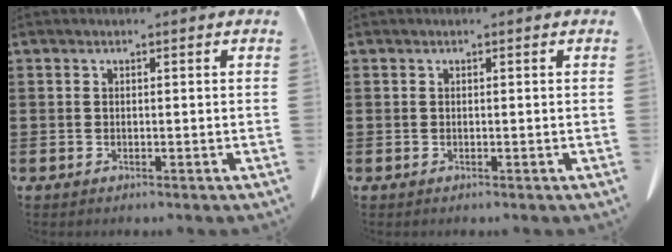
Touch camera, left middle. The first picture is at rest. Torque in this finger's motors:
{"motor_torque": [-0.07, 0.07, -0.02, -0.01]}